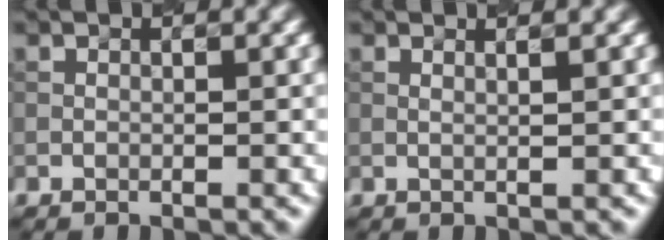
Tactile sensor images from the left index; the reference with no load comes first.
{"total": 2.3, "force": [1.1, 0.9, 1.7], "torque": [-0.009, 0.003, -0.011]}